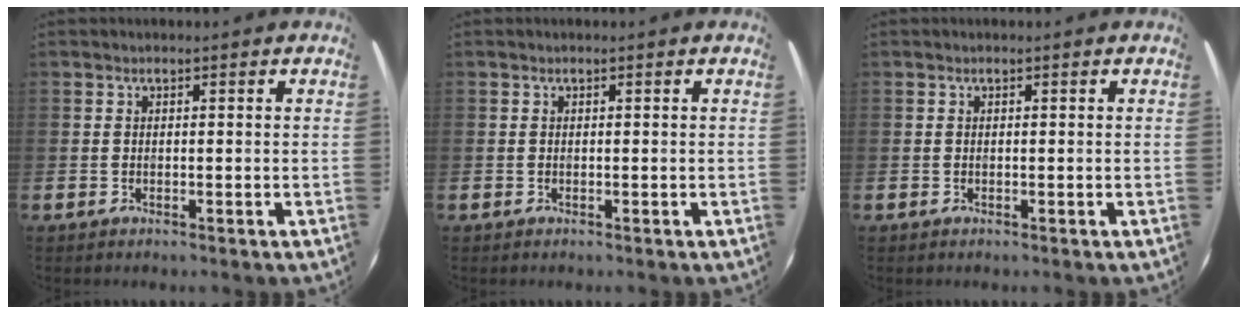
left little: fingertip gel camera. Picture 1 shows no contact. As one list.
[{"total": 0.0}, {"total": 0.0}]